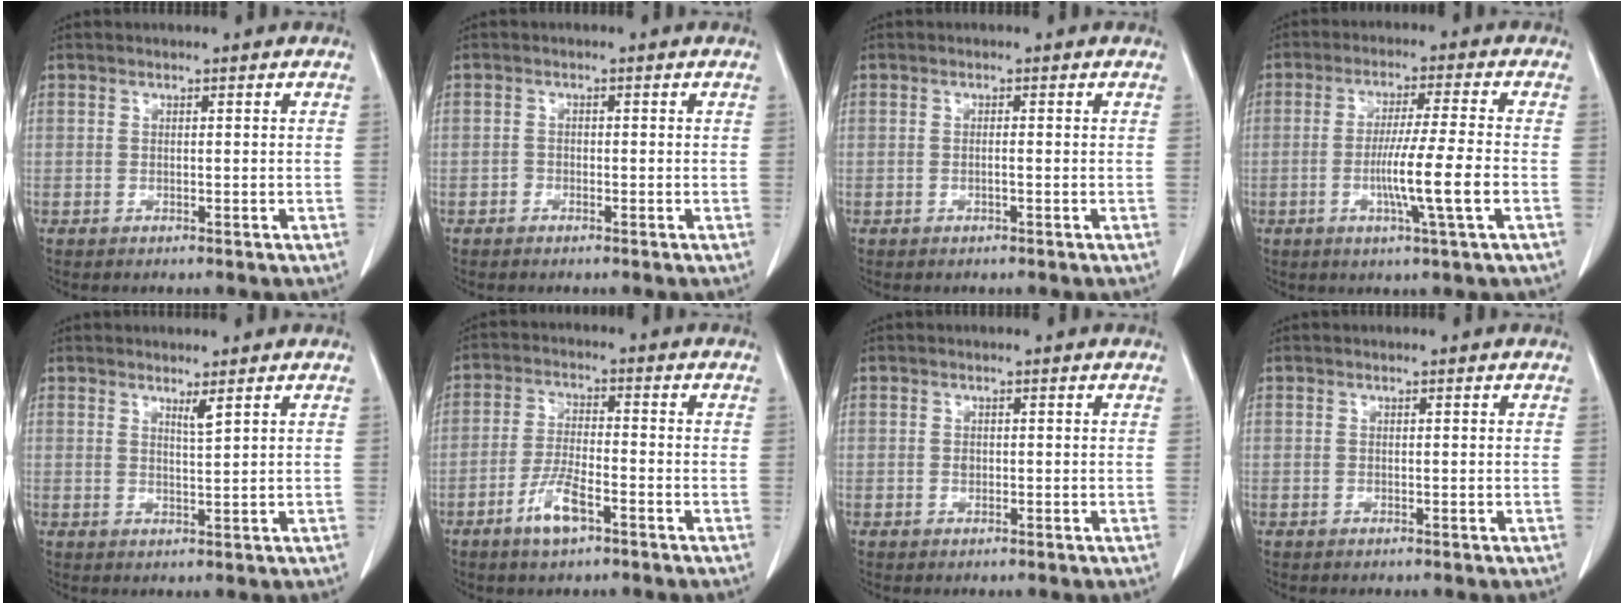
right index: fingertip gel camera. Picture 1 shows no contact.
{"total": 0.8, "force": [-0.5, 0.5, 0.2], "torque": [-0.001, 0.005, -0.010]}
{"total": 0.7, "force": [-0.2, 0.0, 0.7], "torque": [-0.011, 0.003, -0.001]}
{"total": 9.0, "force": [-2.3, -1.1, 8.6], "torque": [-0.153, -0.011, -0.040]}
{"total": 1.7, "force": [1.2, -0.3, 1.1], "torque": [-0.021, -0.012, 0.023]}
{"total": 6.0, "force": [-3.3, 1.4, 4.8], "torque": [-0.096, -0.003, -0.060]}
{"total": 0.6, "force": [0.0, 0.5, 0.4], "torque": [-0.008, 0.003, 0.001]}
{"total": 0.0}